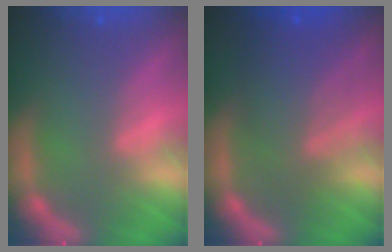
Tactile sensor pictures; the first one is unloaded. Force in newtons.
{"total": 7.0}